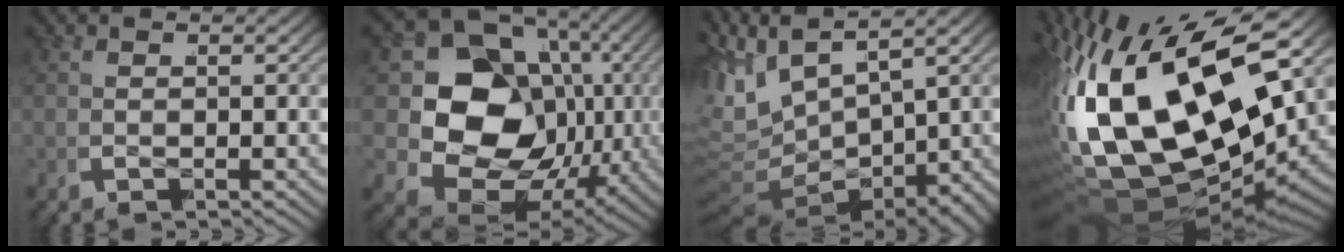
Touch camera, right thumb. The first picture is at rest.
{"total": 22.3, "force": [-0.9, 16.8, 14.6], "torque": [-0.288, -0.040, -0.010]}
{"total": 11.1, "force": [0.2, 7.5, 8.1], "torque": [-0.179, -0.019, 0.007]}
{"total": 23.8, "force": [-2.5, 14.7, 18.6], "torque": [-0.401, -0.044, -0.020]}